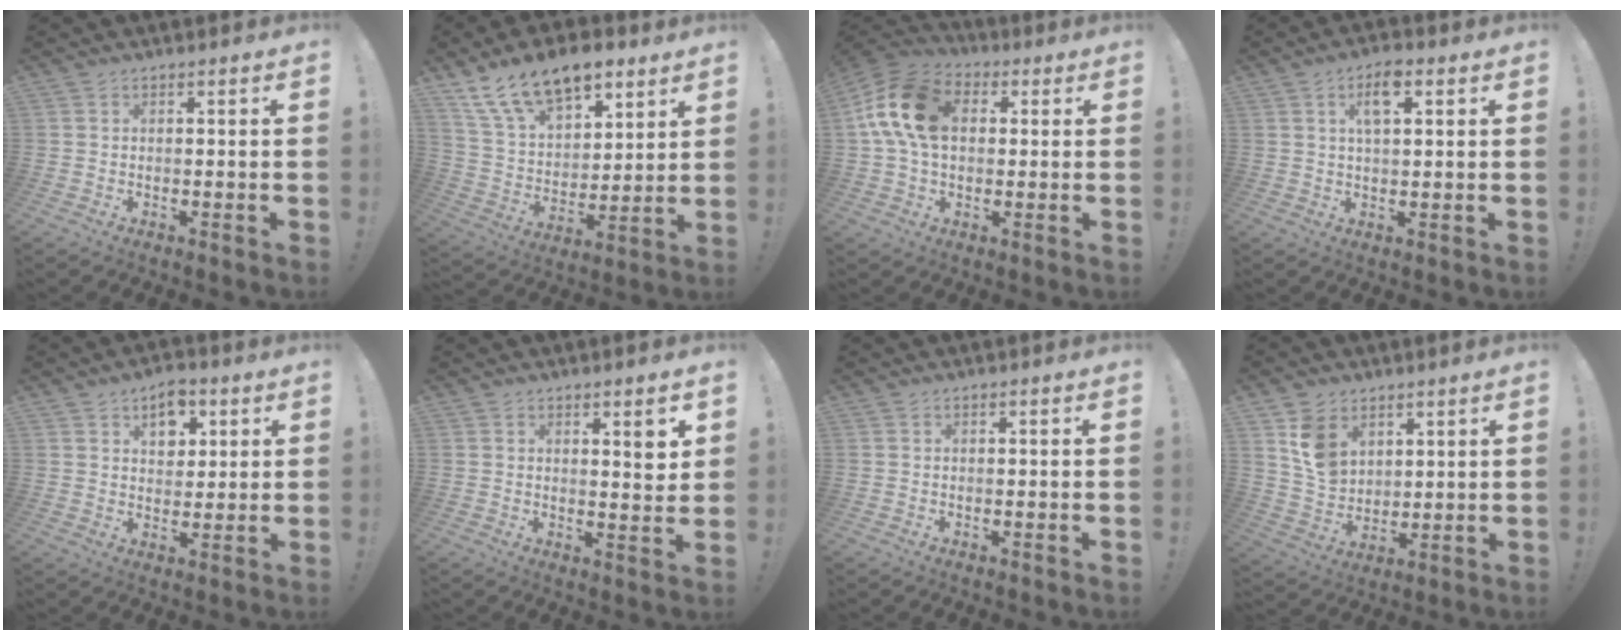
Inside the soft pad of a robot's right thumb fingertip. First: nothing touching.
{"total": 17.5, "force": [11.4, 9.6, 9.2], "torque": [-0.154, -0.069, 0.213]}
{"total": 16.4, "force": [2.9, 11.1, 11.8], "torque": [-0.216, 0.011, 0.056]}
{"total": 6.7, "force": [2.6, 2.9, 5.5], "torque": [-0.083, 0.001, 0.039]}
{"total": 7.9, "force": [3.9, 5.6, 4.0], "torque": [-0.041, -0.018, 0.069]}
{"total": 5.0, "force": [2.5, 1.0, 4.2], "torque": [-0.044, -0.019, 0.034]}
{"total": 0.0}
{"total": 10.3, "force": [5.4, 7.8, 4.0], "torque": [-0.058, -0.028, 0.109]}